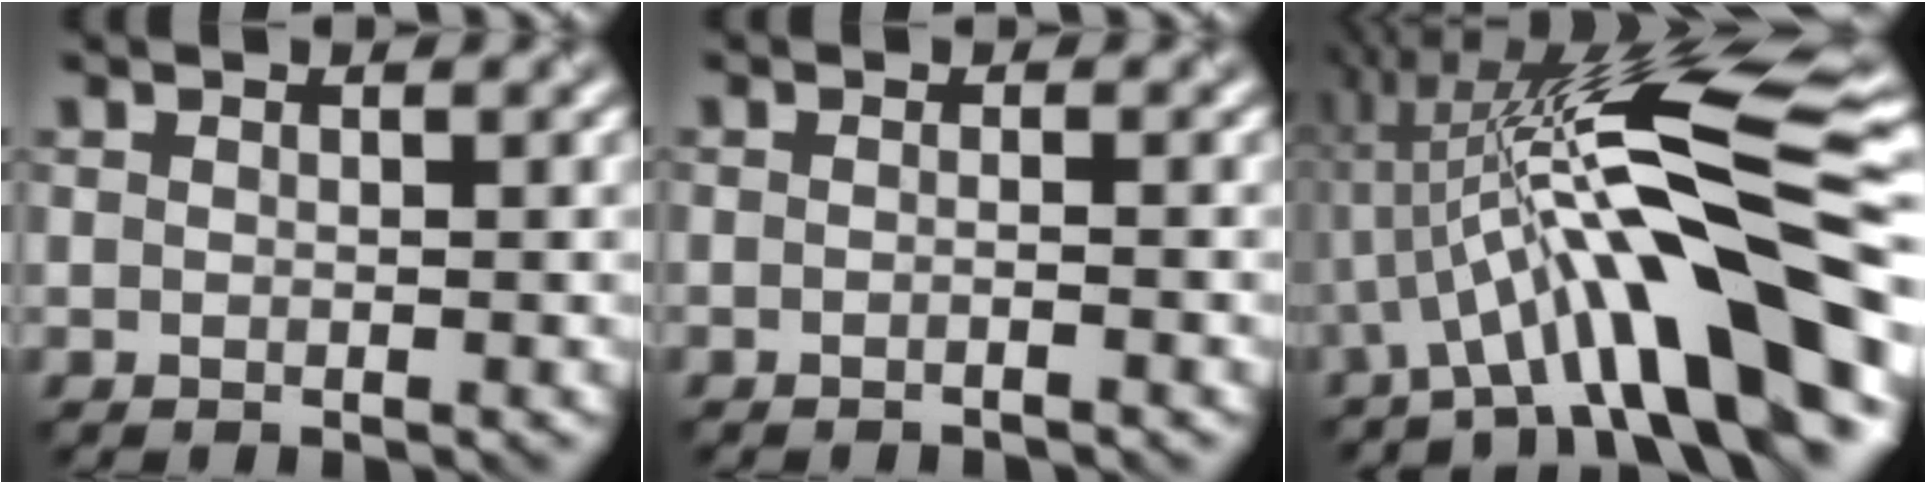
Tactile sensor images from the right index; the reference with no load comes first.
{"total": 1.0, "force": [-0.9, 0.2, 0.5], "torque": [-0.002, -0.006, -0.022]}
{"total": 13.5, "force": [-2.2, 2.4, 13.2], "torque": [-0.208, 0.036, -0.037]}